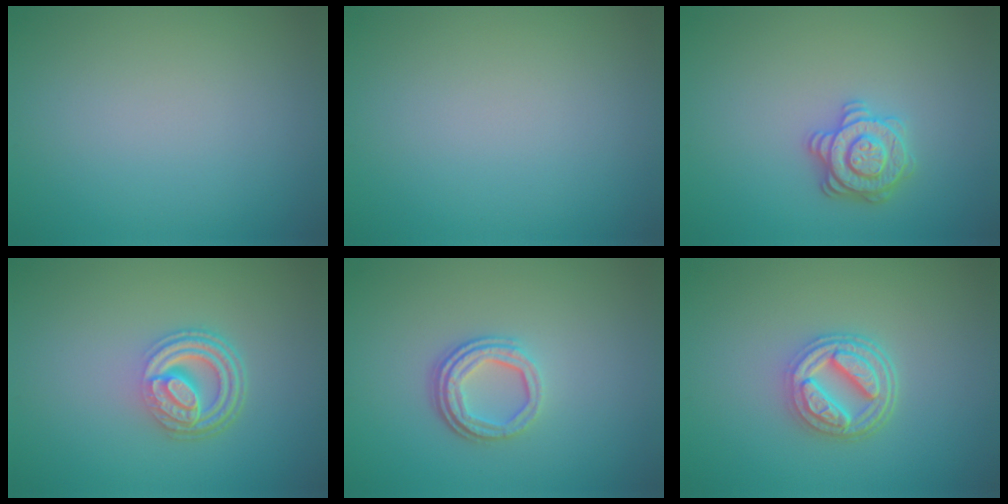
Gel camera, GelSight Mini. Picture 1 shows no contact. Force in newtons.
{"total": 0.0}
{"total": 2.9, "press": 2.8, "slide": 0.6}
{"total": 4.7, "press": 3.4, "slide": 3.3}
{"total": 3.3, "press": 2.5, "slide": 2.2}
{"total": 4.5, "press": 3.7, "slide": 2.6}